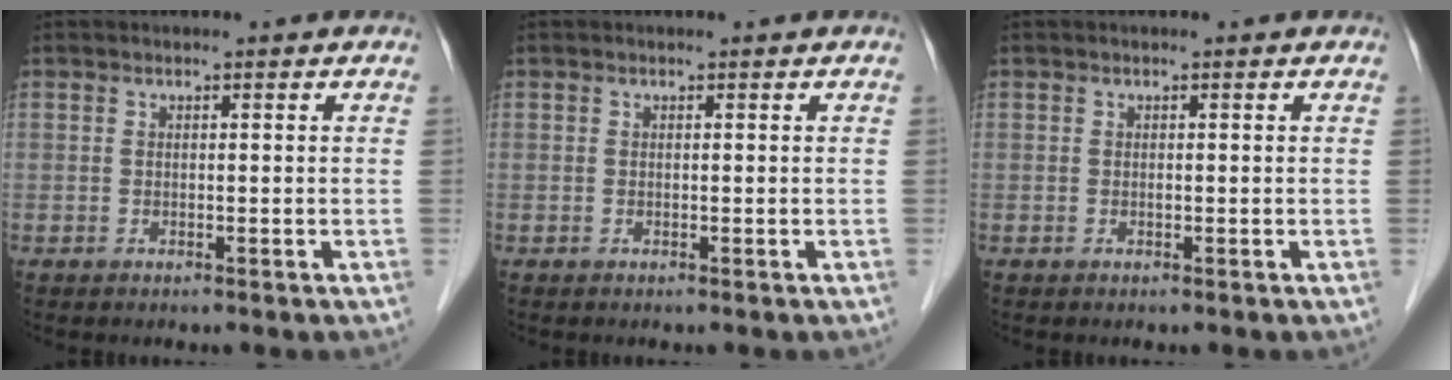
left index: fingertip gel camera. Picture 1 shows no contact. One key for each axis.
{"total": 0.0}
{"total": 0.0}